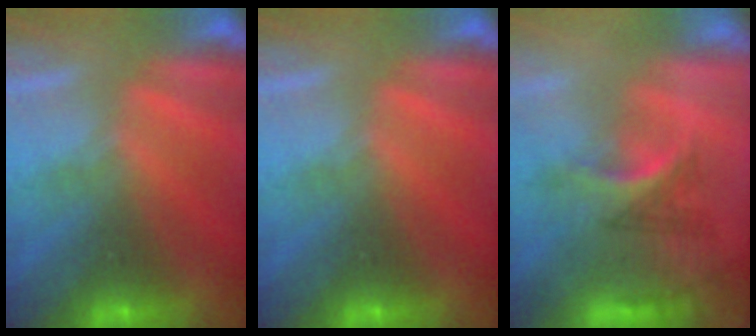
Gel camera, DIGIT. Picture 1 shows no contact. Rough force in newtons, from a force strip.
{"total": 0.0}
{"total": 2.9}